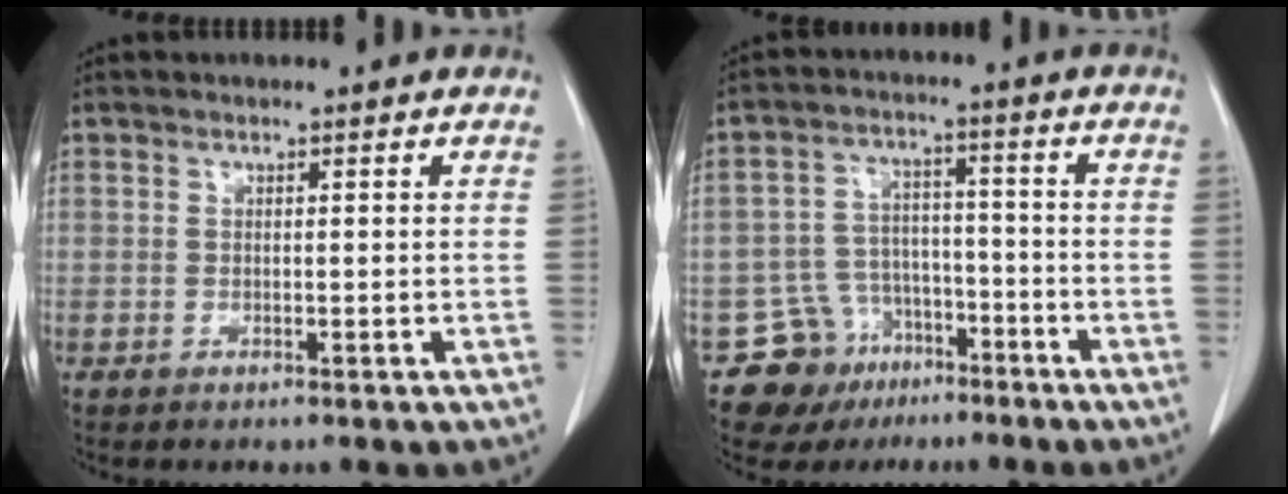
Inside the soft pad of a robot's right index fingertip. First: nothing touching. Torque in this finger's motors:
{"motor_torque": [-0.71, -0.21, -1.05, -0.21]}